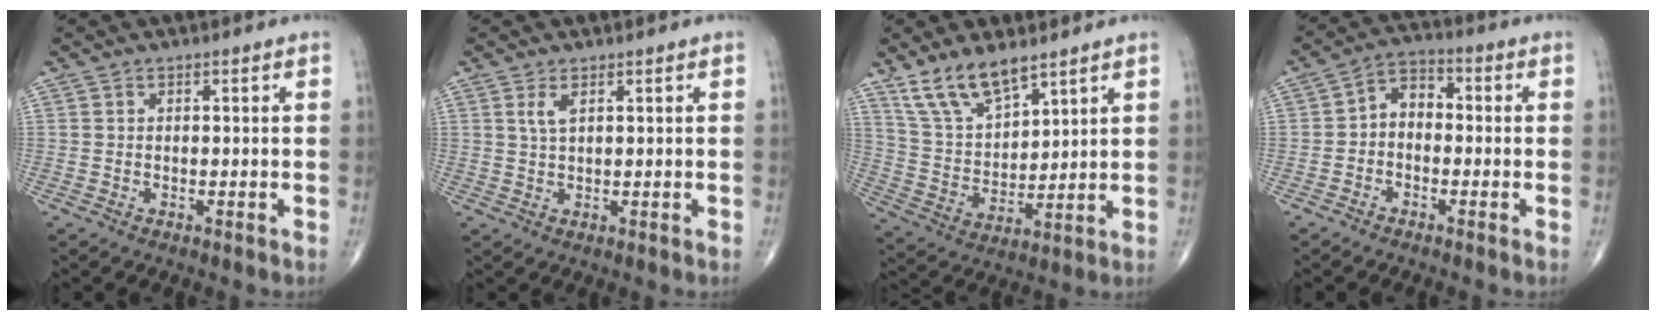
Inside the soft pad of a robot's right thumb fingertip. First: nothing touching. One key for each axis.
{"total": 2.3, "fx": 1.1, "fy": 0.8, "fz": 1.8, "tx": -0.042, "ty": -0.001, "tz": 0.027}
{"total": 11.3, "fx": 8.3, "fy": 4.4, "fz": 6.4, "tx": -0.110, "ty": -0.038, "tz": 0.175}
{"total": 5.2, "fx": -0.7, "fy": 3.7, "fz": 3.5, "tx": -0.042, "ty": 0.025, "tz": -0.029}